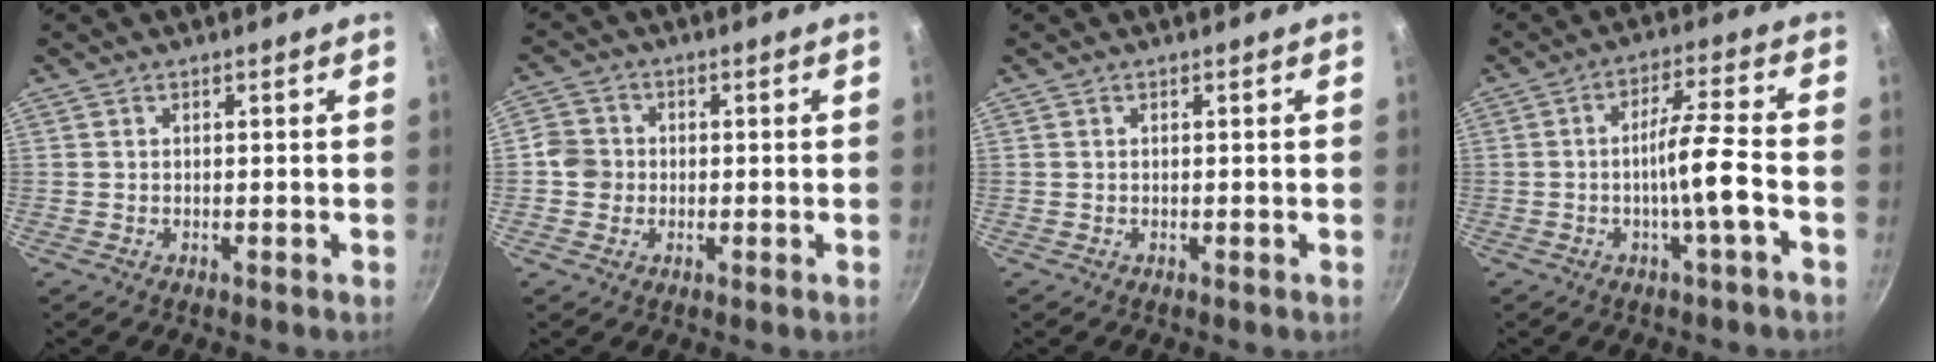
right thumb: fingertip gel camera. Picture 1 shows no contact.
{"total": 4.6, "force": [-0.6, 4.3, 1.4], "torque": [-0.004, 0.013, -0.020]}
{"total": 0.0}
{"total": 8.2, "force": [-2.5, 0.3, 7.8], "torque": [-0.137, 0.026, -0.045]}